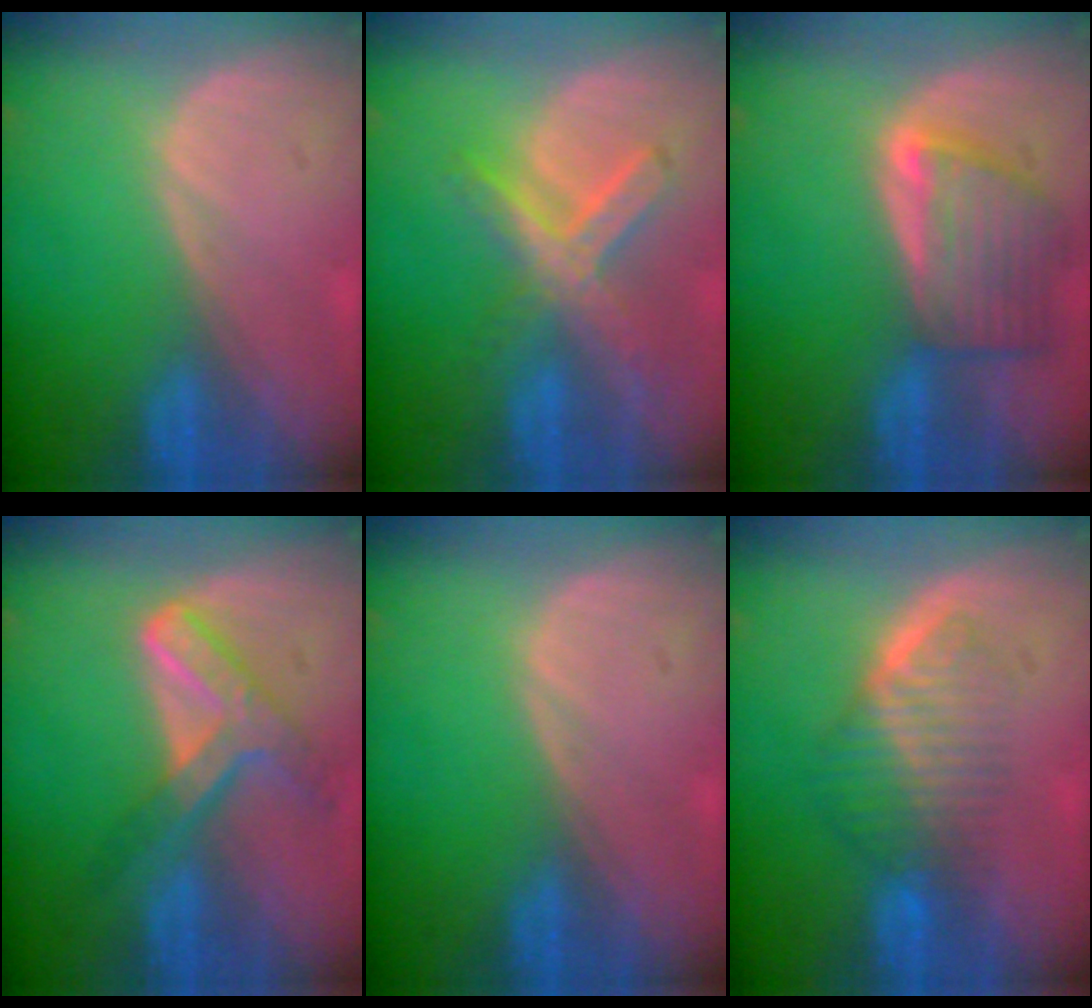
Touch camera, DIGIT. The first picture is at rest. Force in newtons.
{"total": 7.2, "press": 6.3, "slide": 3.6}
{"total": 7.8, "press": 7.1, "slide": 3.2}
{"total": 7.2, "press": 6.2, "slide": 3.8}
{"total": 0.0}
{"total": 6.4, "press": 5.9, "slide": 2.6}